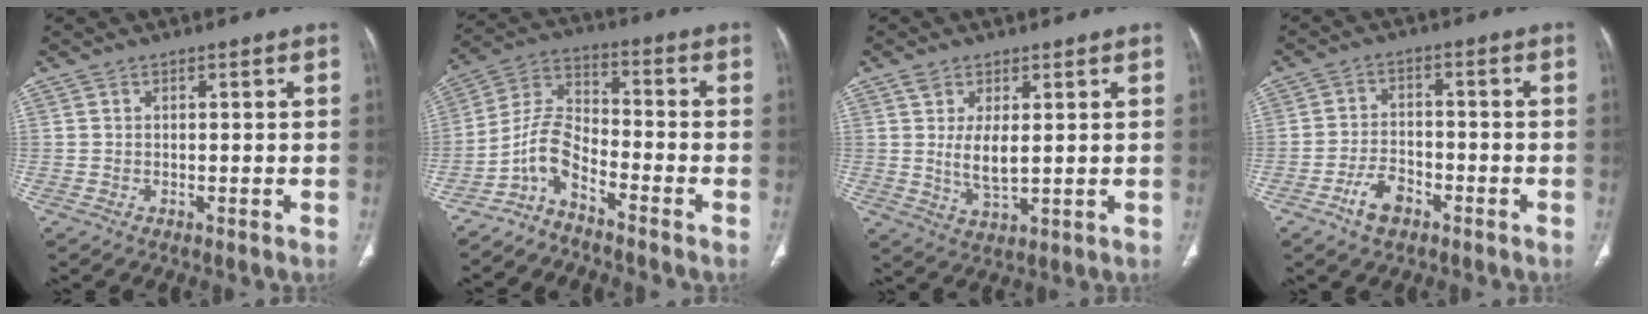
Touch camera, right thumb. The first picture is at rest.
{"total": 7.4, "force": [-5.2, 2.7, 4.5], "torque": [-0.097, 0.062, -0.117]}
{"total": 5.8, "force": [0.9, 2.7, 5.0], "torque": [-0.092, -0.011, 0.024]}
{"total": 6.1, "force": [-3.6, 3.5, 3.5], "torque": [-0.058, 0.025, -0.064]}